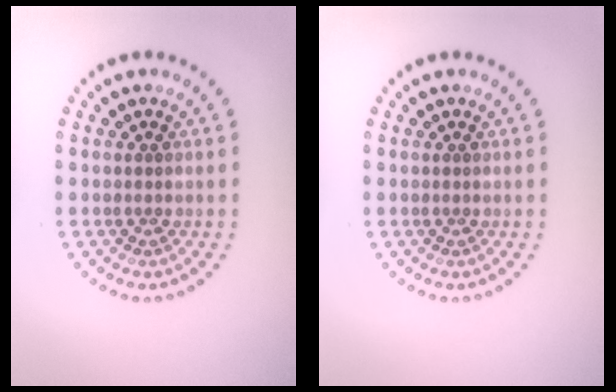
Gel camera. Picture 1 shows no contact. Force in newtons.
{"total": 0.0}